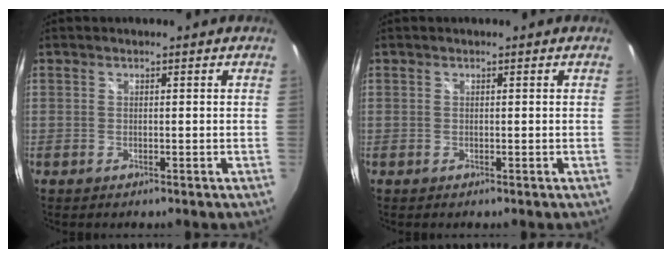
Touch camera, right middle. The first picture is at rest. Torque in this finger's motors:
{"motor_torque": [0.00, 0.00, 0.00, 0.00]}